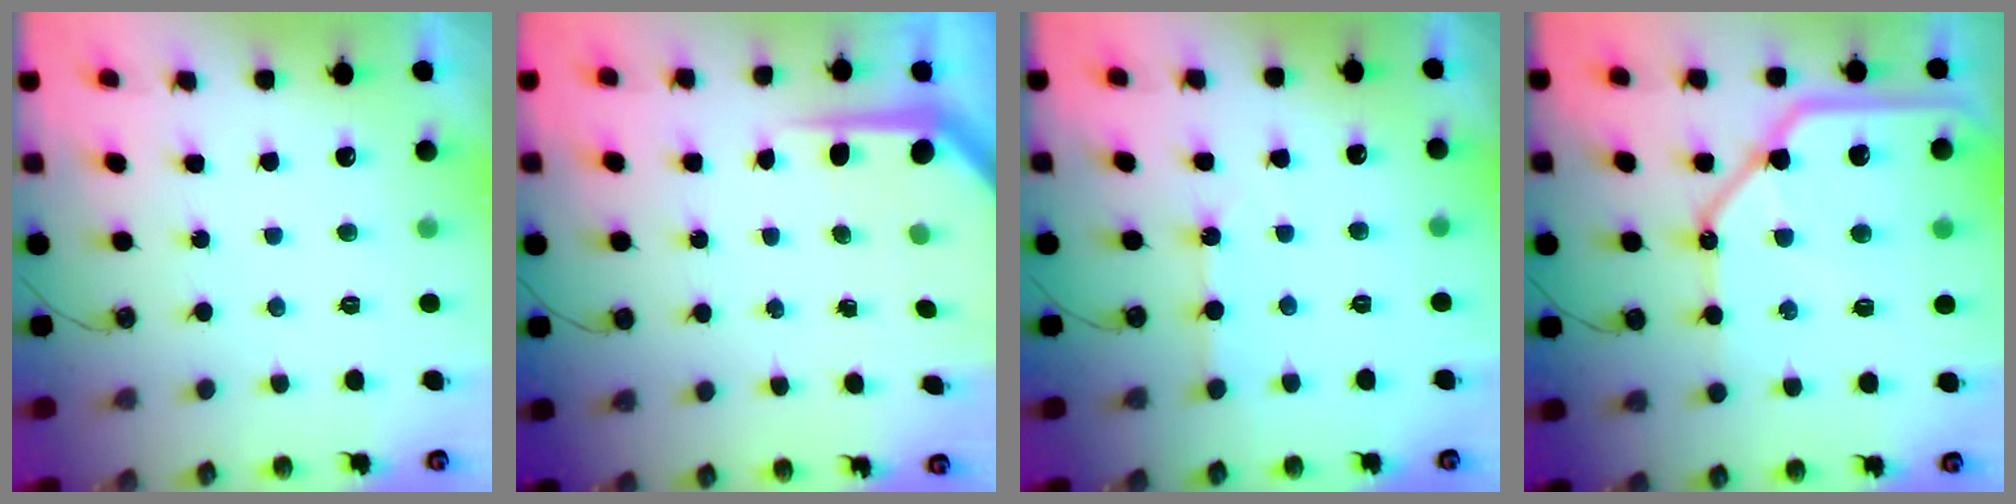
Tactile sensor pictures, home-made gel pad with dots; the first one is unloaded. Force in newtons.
{"total": 4.7, "press": 4.6, "slide": 0.7}
{"total": 2.7, "press": 2.7, "slide": 0.4}
{"total": 19.0, "press": 18.9, "slide": 2.0}